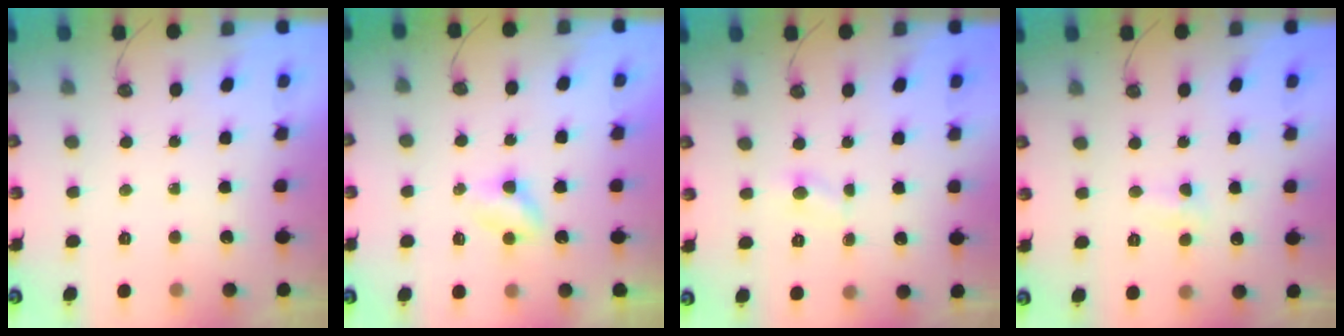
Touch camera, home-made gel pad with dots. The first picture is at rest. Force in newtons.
{"total": 3.3, "press": 3.3, "slide": 0.4}
{"total": 2.6, "press": 2.6, "slide": 0.3}
{"total": 3.2, "press": 3.2, "slide": 0.5}